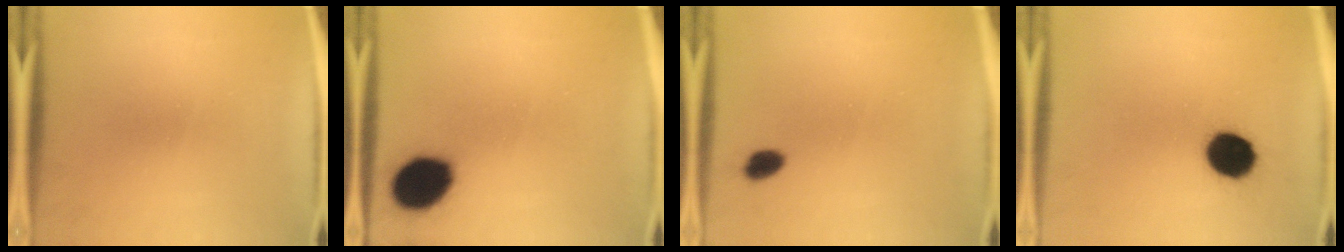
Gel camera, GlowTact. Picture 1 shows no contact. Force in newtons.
{"total": 13.9}
{"total": 2.9}
{"total": 10.5}